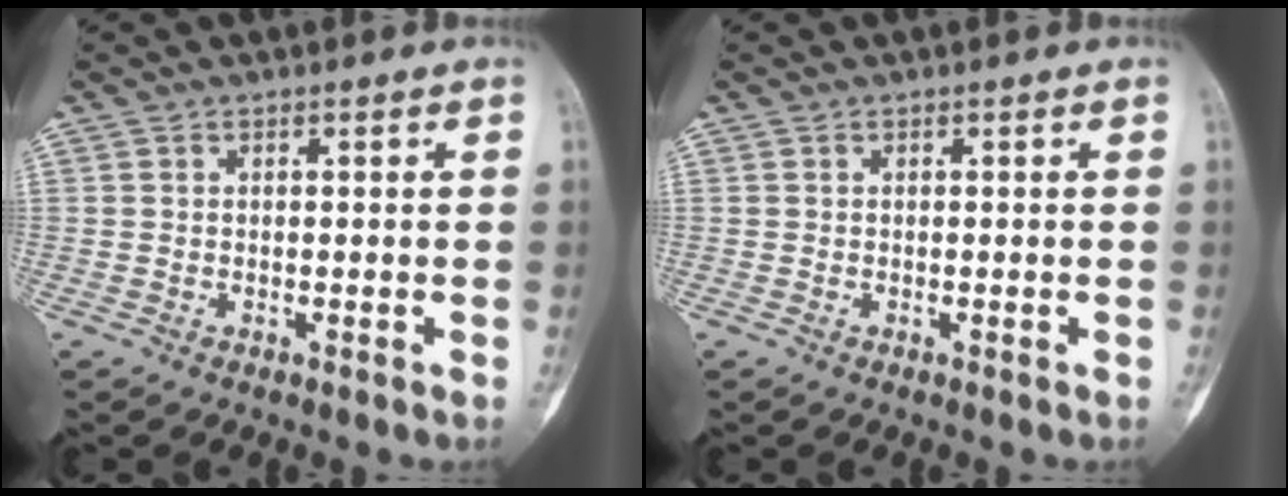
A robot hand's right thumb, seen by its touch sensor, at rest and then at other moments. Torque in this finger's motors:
{"motor_torque": [-0.40, 0.55, -0.08, 0.04, 0.03]}